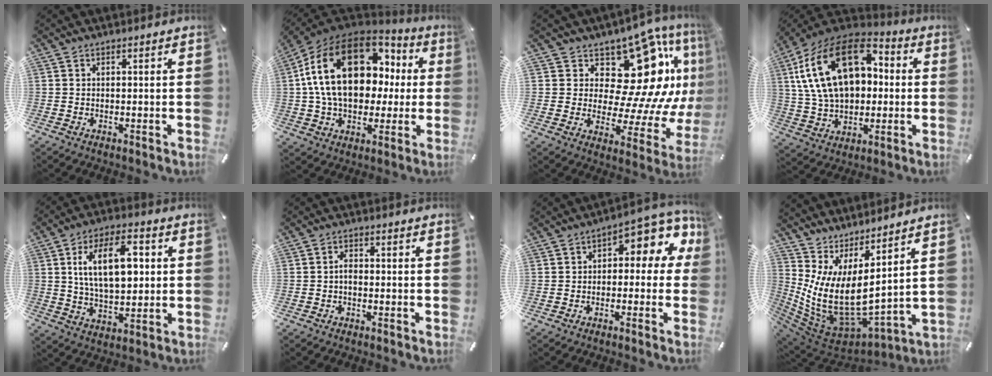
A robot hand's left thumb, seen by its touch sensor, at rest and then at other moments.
{"total": 24.5, "force": [5.4, 16.4, 17.3], "torque": [-0.328, -0.002, 0.094]}
{"total": 21.5, "force": [9.6, 11.9, 15.1], "torque": [-0.189, -0.102, 0.171]}
{"total": 22.6, "force": [5.4, 15.8, 15.2], "torque": [-0.302, -0.009, 0.091]}
{"total": 15.3, "force": [3.1, 8.5, 12.3], "torque": [-0.223, -0.001, 0.044]}
{"total": 2.1, "force": [-0.7, 1.1, 1.6], "torque": [-0.033, 0.006, -0.015]}
{"total": 7.9, "force": [3.1, 4.1, 5.9], "torque": [-0.071, -0.032, 0.048]}
{"total": 11.8, "force": [1.4, 6.2, 9.9], "torque": [-0.238, -0.064, 0.029]}